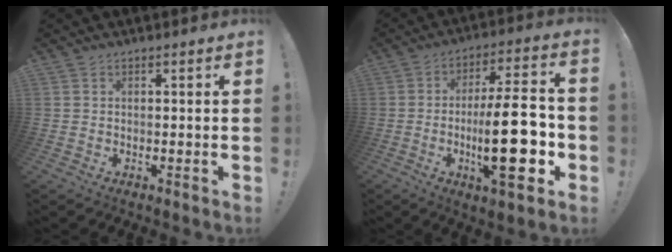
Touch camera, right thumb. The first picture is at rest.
{"total": 22.7, "force": [-4.1, 6.8, 21.3], "torque": [-0.339, 0.000, -0.065]}